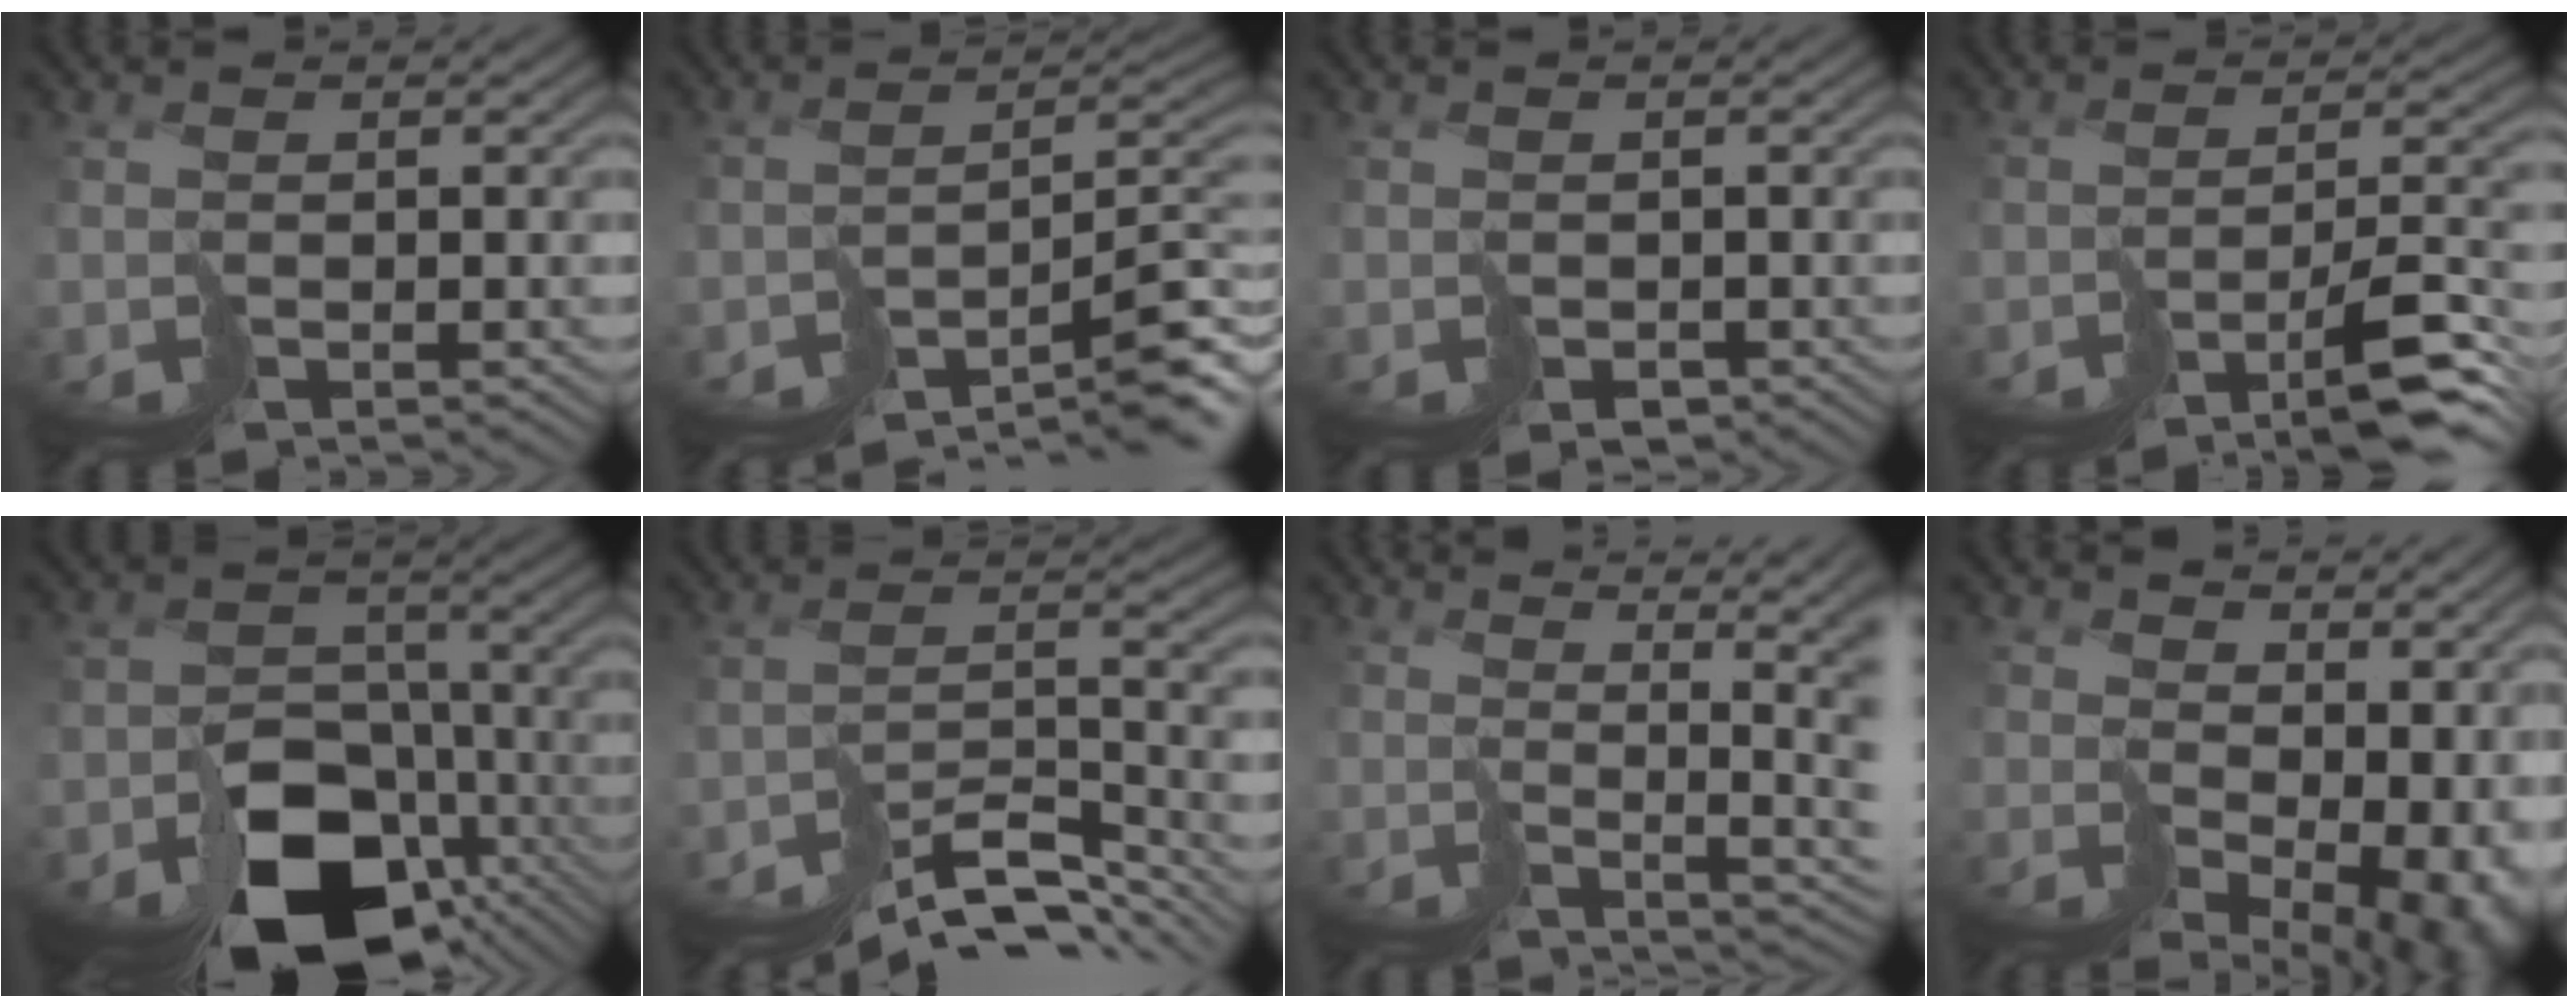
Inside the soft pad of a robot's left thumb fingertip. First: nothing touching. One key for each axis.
{"total": 9.7, "fx": -7.5, "fy": 2.6, "fz": 5.7, "tx": -0.088, "ty": -0.012, "tz": -0.103}
{"total": 1.6, "fx": -0.8, "fy": 1.3, "fz": 0.5, "tx": -0.002, "ty": -0.004, "tz": -0.010}
{"total": 7.8, "fx": -5.7, "fy": 0.9, "fz": 5.3, "tx": -0.069, "ty": 0.005, "tz": -0.097}
{"total": 13.8, "fx": -8.2, "fy": 9.0, "fz": 6.5, "tx": -0.111, "ty": -0.030, "tz": -0.122}
{"total": 11.0, "fx": -9.6, "fy": 2.2, "fz": 4.9, "tx": -0.085, "ty": 0.001, "tz": -0.151}
{"total": 8.7, "fx": 2.5, "fy": 2.2, "fz": 8.1, "tx": -0.118, "ty": 0.011, "tz": 0.052}
{"total": 14.6, "fx": 0.9, "fy": 10.0, "fz": 10.6, "tx": -0.163, "ty": -0.034, "tz": 0.094}